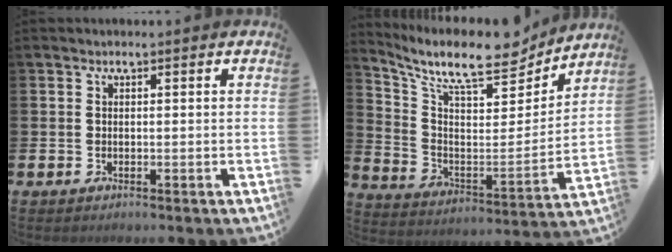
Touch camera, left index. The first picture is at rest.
{"total": 11.2, "force": [9.8, 2.8, 4.8], "torque": [-0.116, -0.077, 0.162]}